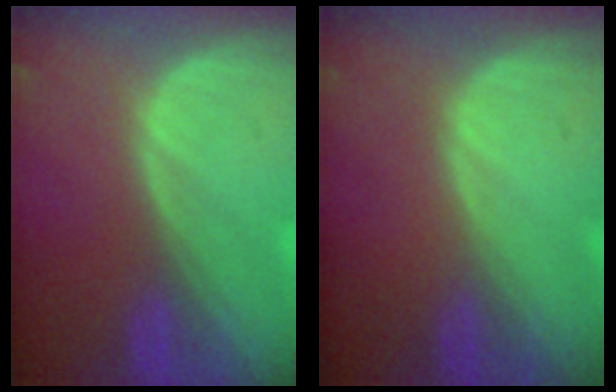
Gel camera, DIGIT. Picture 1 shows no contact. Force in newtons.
{"total": 0.0}